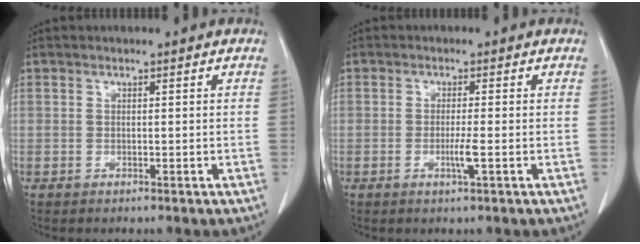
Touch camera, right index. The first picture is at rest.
{"total": 2.4, "force": [-0.6, -0.2, 2.3], "torque": [-0.042, -0.003, -0.010]}